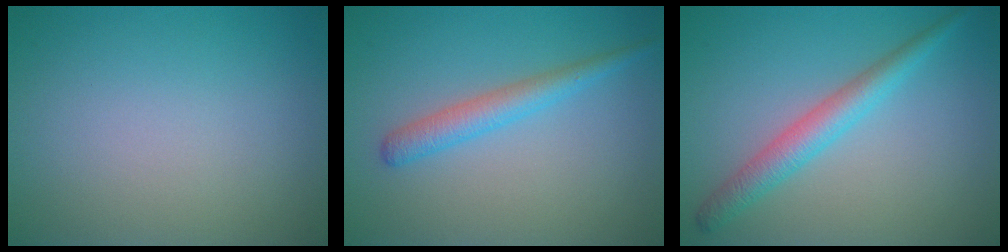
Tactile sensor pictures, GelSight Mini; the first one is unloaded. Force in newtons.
{"total": 2.7, "press": 2.6, "slide": 0.1}
{"total": 3.2, "press": 3.2, "slide": 0.1}